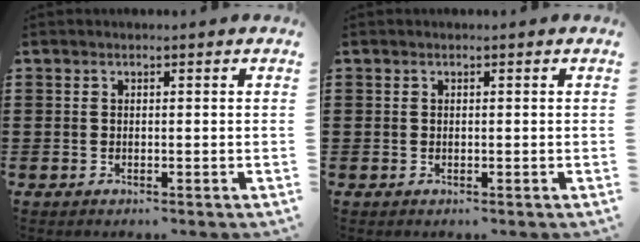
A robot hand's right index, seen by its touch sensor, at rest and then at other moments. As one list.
[{"total": 0.0}]